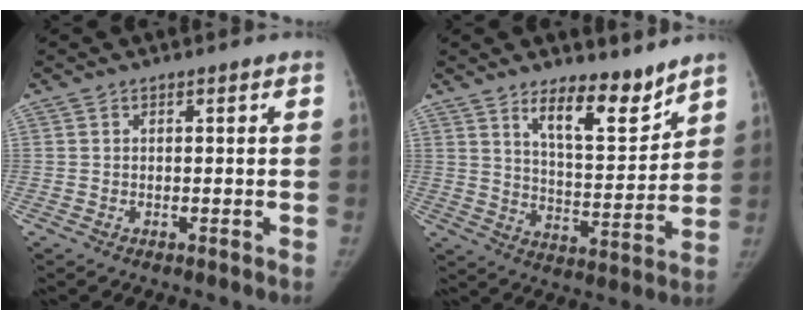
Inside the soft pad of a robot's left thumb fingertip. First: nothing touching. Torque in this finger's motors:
{"motor_torque": [1.43, 0.20, 0.63, -1.14, 0.23]}